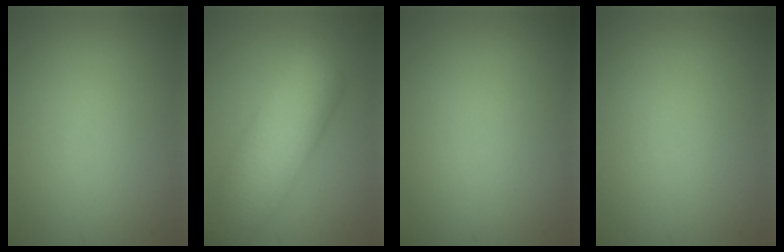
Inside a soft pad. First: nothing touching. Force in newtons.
{"total": 8.0, "press": 8.0, "slide": 0.4}
{"total": 0.0}
{"total": 0.0}